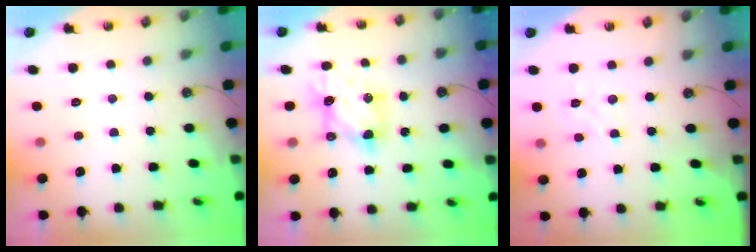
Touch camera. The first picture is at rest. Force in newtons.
{"total": 7.1, "press": 7.1, "slide": 0.2}
{"total": 2.1, "press": 2.1, "slide": 0.5}